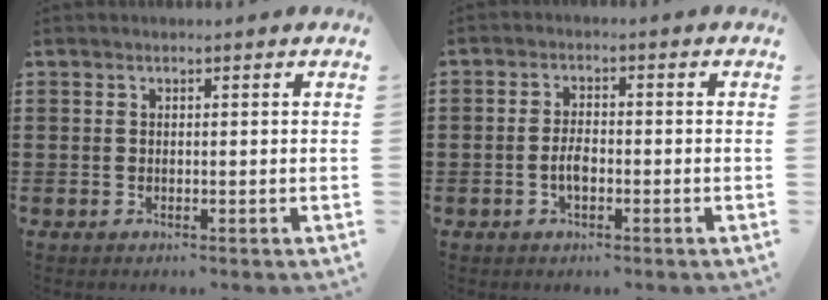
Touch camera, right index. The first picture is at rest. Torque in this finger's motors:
{"motor_torque": [2.14, 0.00, 0.61, 0.01]}